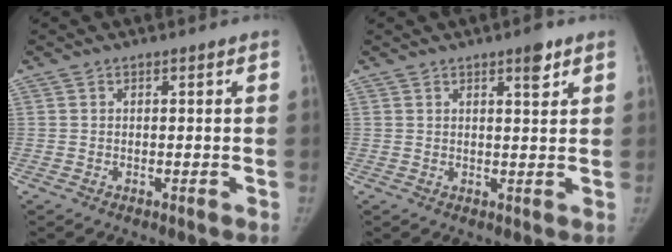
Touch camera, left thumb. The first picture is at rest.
{"total": 3.3, "force": [2.1, 0.8, 2.4], "torque": [-0.029, -0.012, 0.030]}